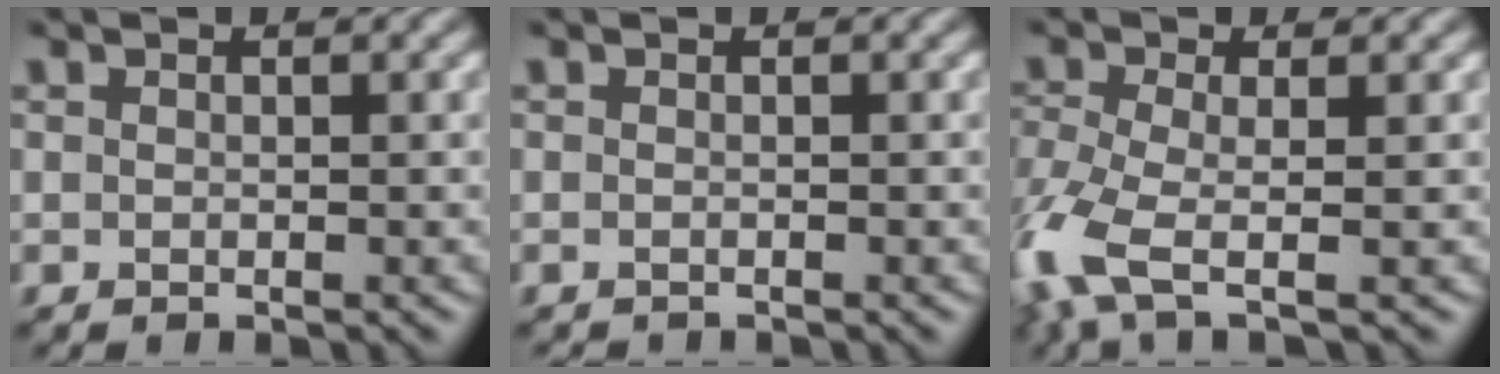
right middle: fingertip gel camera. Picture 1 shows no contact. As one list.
[{"total": 1.0, "force": [-1.0, 0.1, 0.1], "torque": [0.002, -0.010, -0.017]}, {"total": 6.9, "force": [-3.5, 2.4, 5.5], "torque": [-0.140, -0.015, -0.080]}]